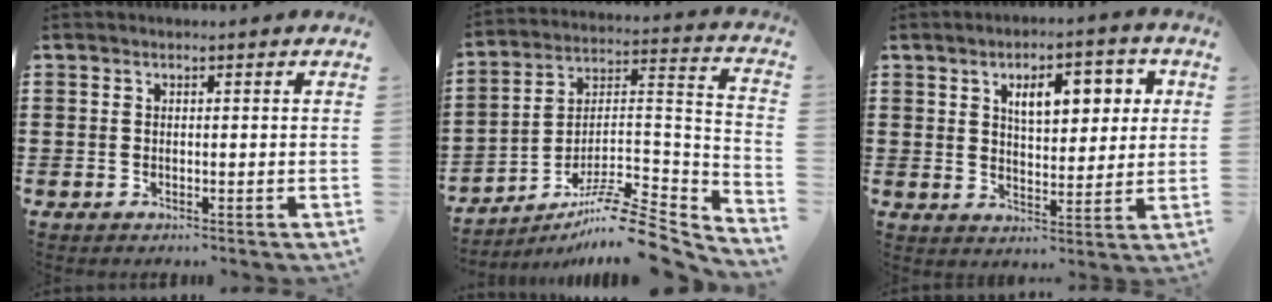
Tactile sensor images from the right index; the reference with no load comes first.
{"total": 10.6, "force": [-8.7, 1.7, 5.8], "torque": [-0.090, 0.017, -0.171]}
{"total": 7.7, "force": [3.1, 3.5, 6.1], "torque": [-0.088, -0.003, 0.044]}